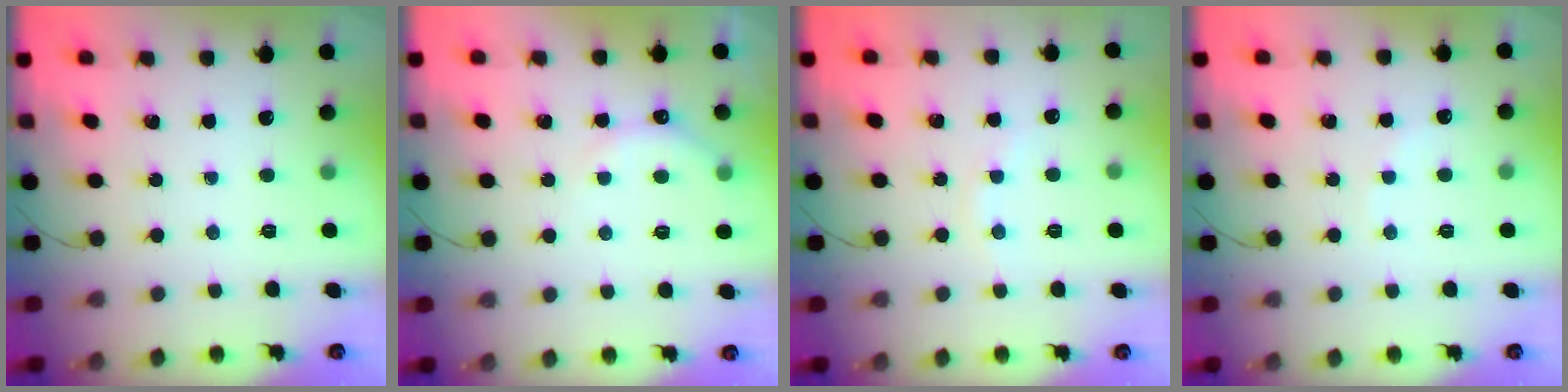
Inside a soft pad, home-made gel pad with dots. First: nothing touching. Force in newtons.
{"total": 6.2, "press": 6.1, "slide": 1.1}
{"total": 4.8, "press": 4.6, "slide": 1.4}
{"total": 2.7, "press": 2.6, "slide": 0.5}